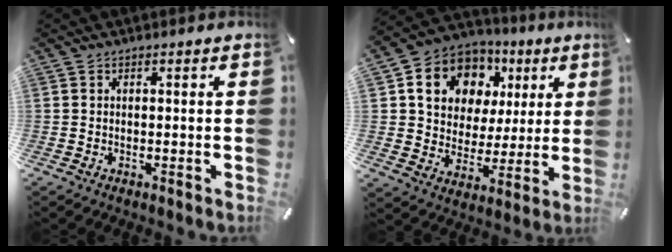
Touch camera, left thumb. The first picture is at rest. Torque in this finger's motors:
{"motor_torque": [1.41, 2.16, 1.48, -1.28, 0.13]}